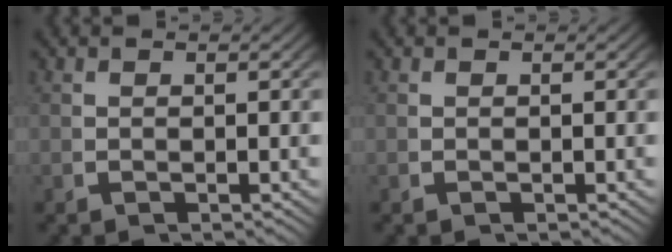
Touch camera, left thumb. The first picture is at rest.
{"total": 0.0}